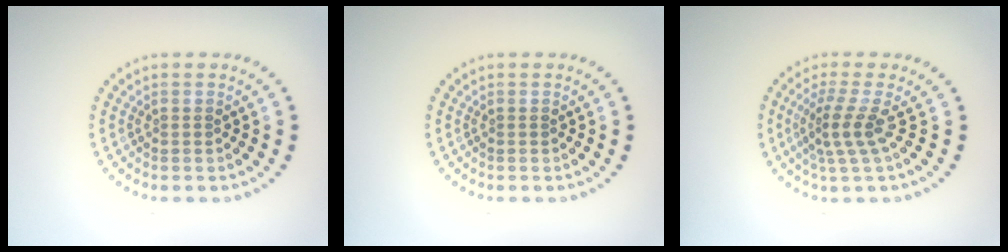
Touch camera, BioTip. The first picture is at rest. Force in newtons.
{"total": 0.0}
{"total": 2.8, "press": 1.9, "slide": 2.1}